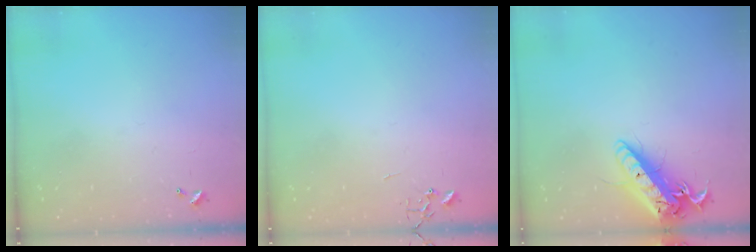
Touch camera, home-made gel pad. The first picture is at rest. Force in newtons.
{"total": 0.0}
{"total": 19.7, "press": 19.5, "slide": 2.7}